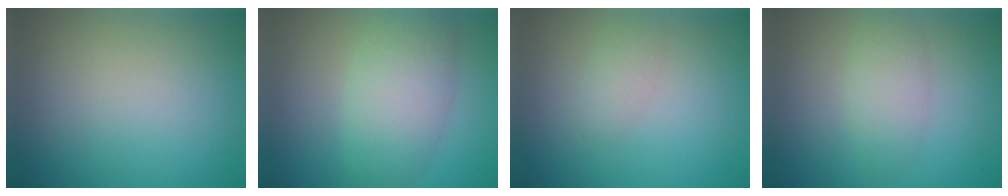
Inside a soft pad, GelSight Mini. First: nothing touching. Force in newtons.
{"total": 5.5, "press": 5.5, "slide": 0.3}
{"total": 1.5, "press": 1.5, "slide": 0.1}
{"total": 2.4, "press": 2.4, "slide": 0.1}